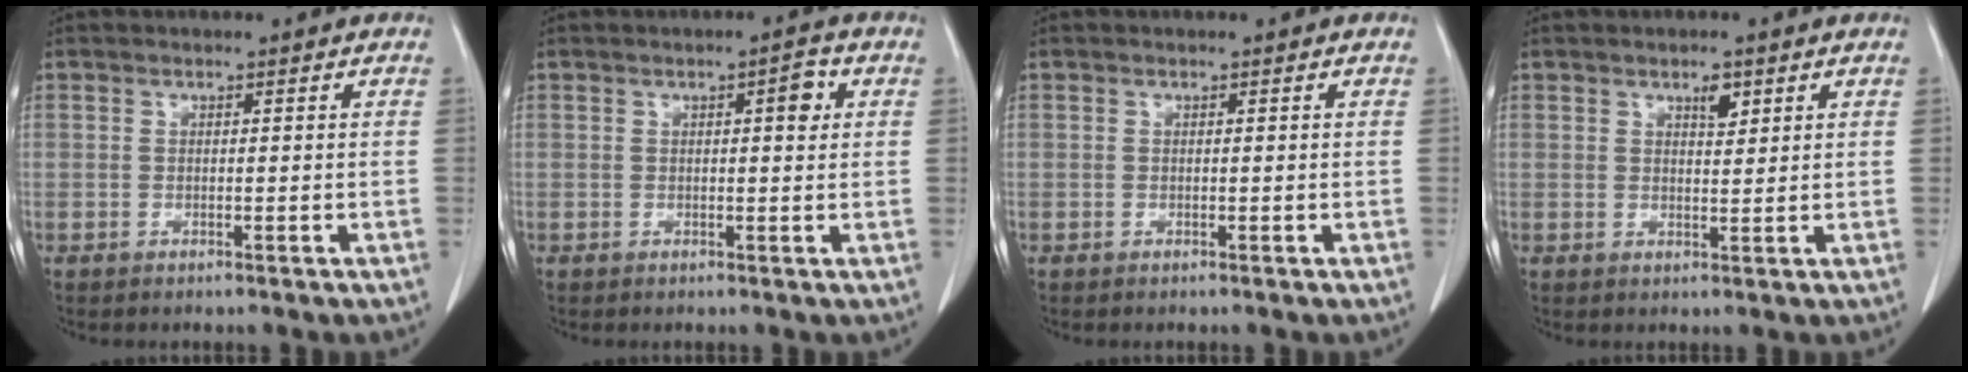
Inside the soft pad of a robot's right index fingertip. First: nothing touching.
{"total": 2.7, "force": [0.8, 0.7, 2.5], "torque": [-0.034, 0.003, 0.009]}
{"total": 0.0}
{"total": 2.3, "force": [1.4, 0.9, 1.6], "torque": [-0.026, -0.004, 0.024]}